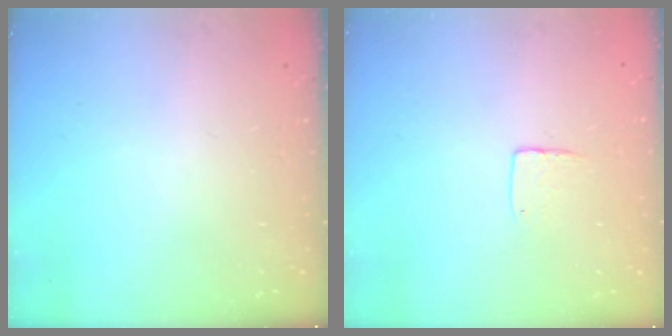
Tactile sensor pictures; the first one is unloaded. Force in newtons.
{"total": 4.3, "press": 4.3, "slide": 0.4}